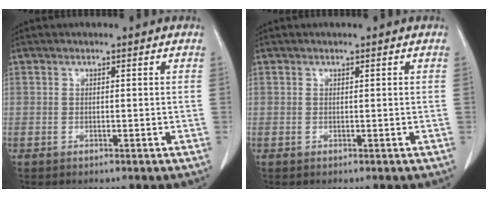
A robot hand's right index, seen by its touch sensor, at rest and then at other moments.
{"total": 0.0}